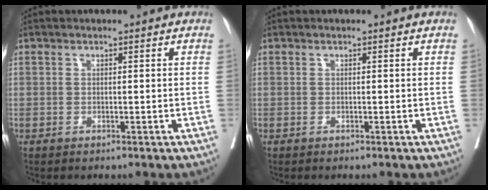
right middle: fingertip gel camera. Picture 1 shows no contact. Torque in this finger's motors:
{"motor_torque": [0.46, -1.08, -0.06, -0.02]}